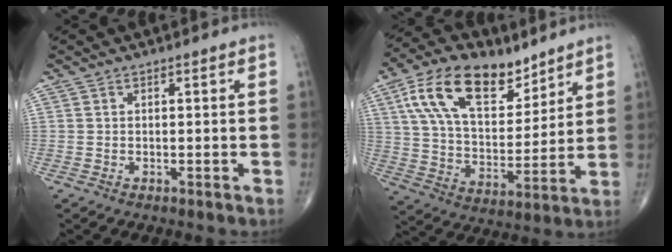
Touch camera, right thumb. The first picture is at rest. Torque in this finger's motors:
{"motor_torque": [0.30, 0.78, 1.66, 0.95, 0.15]}